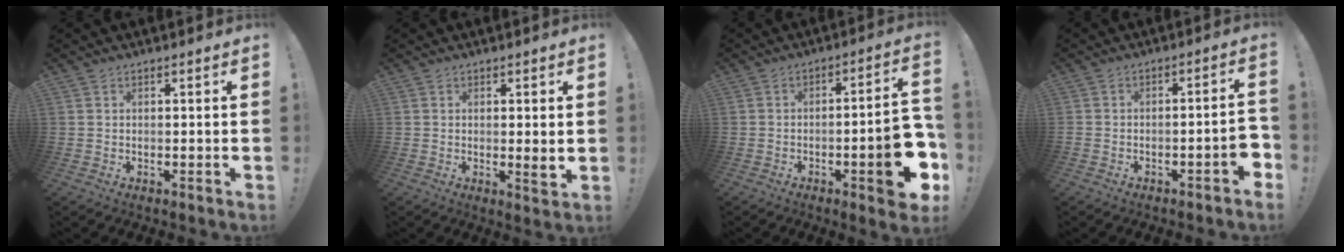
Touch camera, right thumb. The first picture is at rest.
{"total": 2.8, "force": [0.5, 0.1, 2.7], "torque": [-0.031, -0.013, 0.005]}
{"total": 13.8, "force": [-4.7, 3.0, 12.6], "torque": [-0.164, 0.014, -0.067]}
{"total": 5.1, "force": [-2.5, 0.7, 4.3], "torque": [-0.070, 0.007, -0.038]}